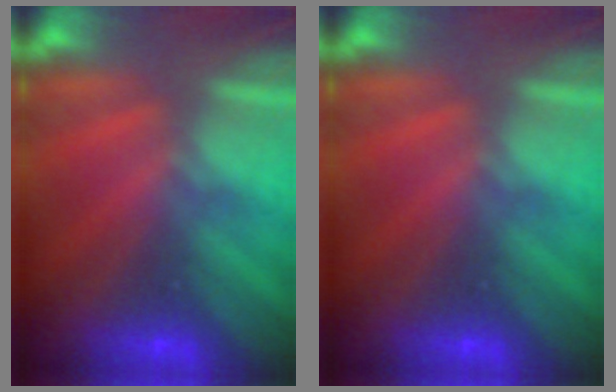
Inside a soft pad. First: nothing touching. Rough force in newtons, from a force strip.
{"total": 0.0}